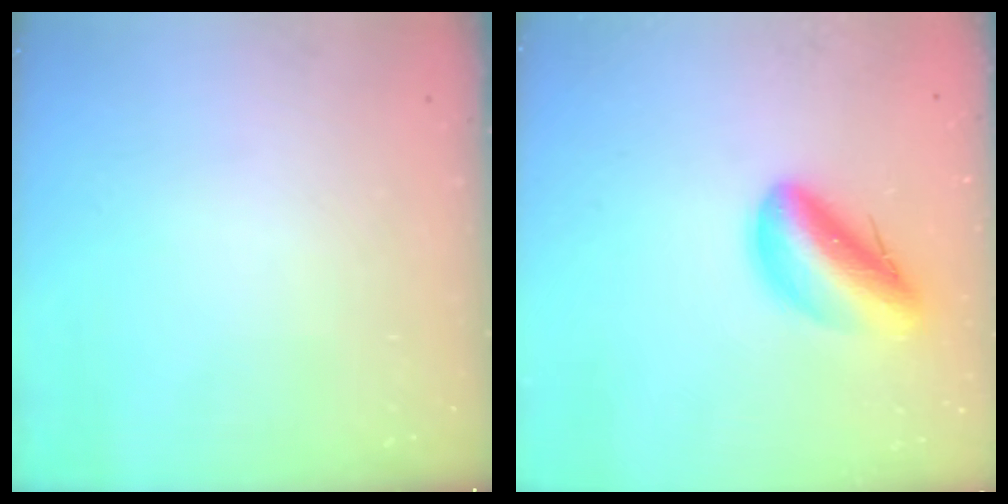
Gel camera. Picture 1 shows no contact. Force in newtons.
{"total": 13.0, "press": 12.4, "slide": 4.0}